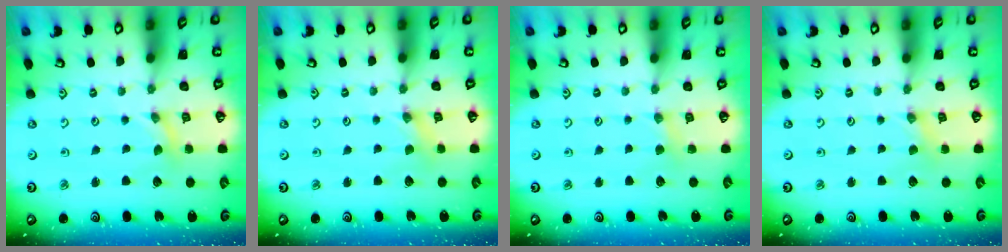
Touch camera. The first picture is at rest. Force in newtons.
{"total": 0.0}
{"total": 3.7, "press": 3.6, "slide": 0.6}
{"total": 0.7, "press": 0.7, "slide": 0.2}